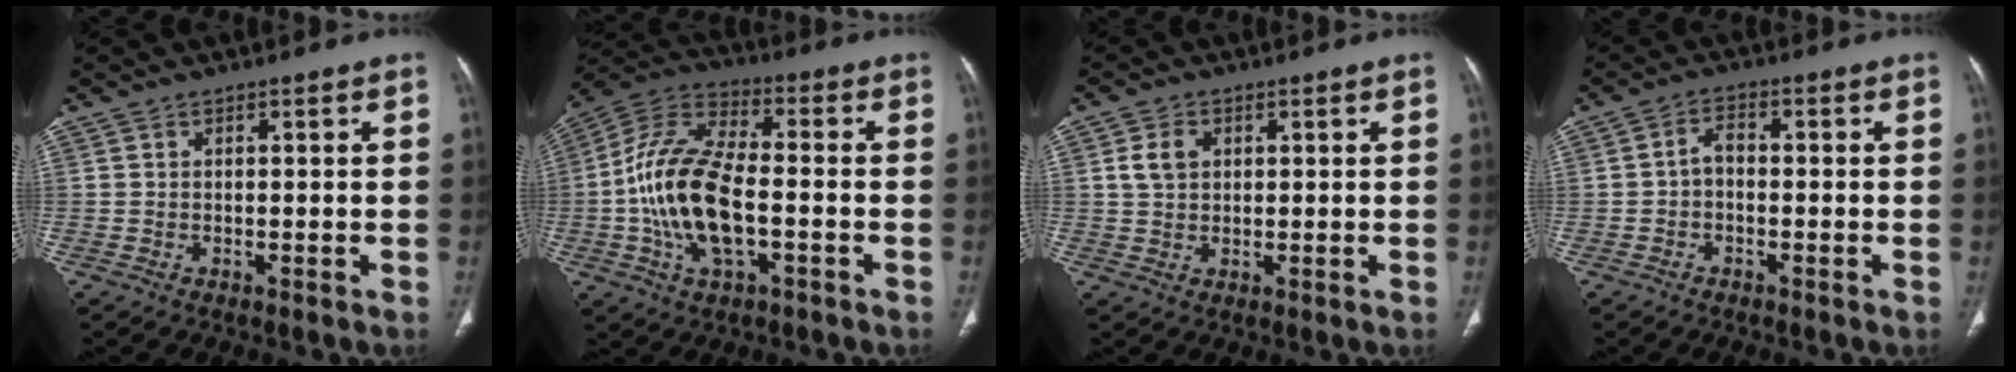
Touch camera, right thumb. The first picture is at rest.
{"total": 16.8, "force": [-3.0, 7.9, 14.5], "torque": [-0.292, 0.029, -0.060]}
{"total": 4.1, "force": [1.2, 3.1, 2.5], "torque": [-0.043, 0.003, 0.024]}
{"total": 2.9, "force": [-0.6, 1.8, 2.3], "torque": [-0.033, 0.016, -0.019]}